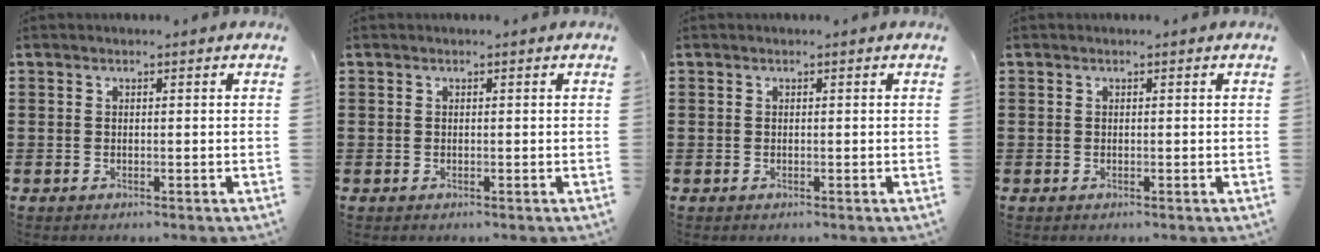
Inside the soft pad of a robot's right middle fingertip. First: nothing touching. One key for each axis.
{"total": 0.0}
{"total": 0.0}
{"total": 0.0}